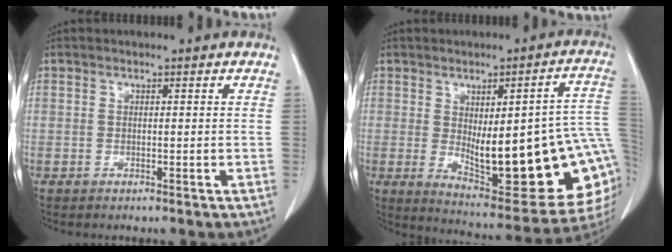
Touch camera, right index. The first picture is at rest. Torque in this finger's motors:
{"motor_torque": [1.70, -0.43, 0.51, 0.09]}